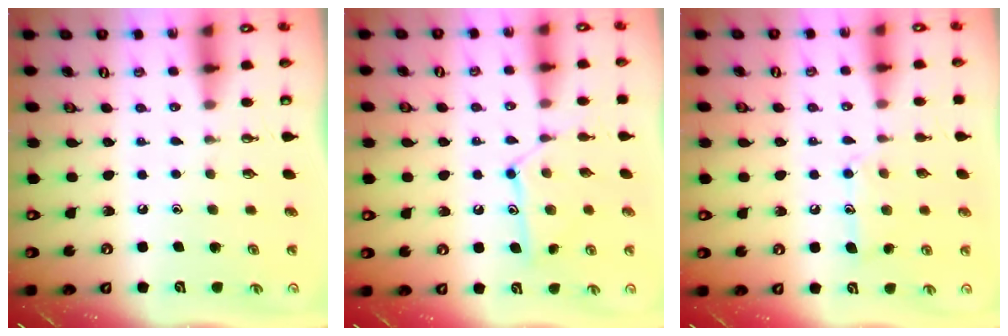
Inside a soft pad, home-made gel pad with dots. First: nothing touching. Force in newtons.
{"total": 11.8, "press": 11.8, "slide": 0.2}
{"total": 10.3, "press": 10.3, "slide": 0.9}